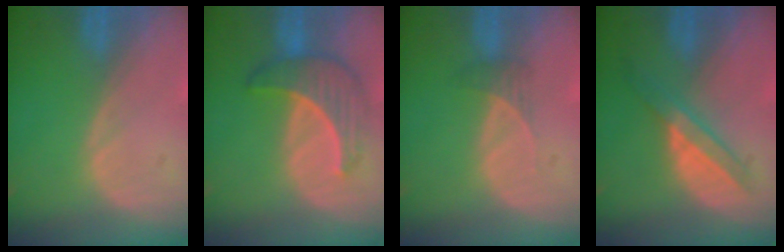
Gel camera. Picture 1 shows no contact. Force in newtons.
{"total": 6.6, "press": 6.5, "slide": 1.0}
{"total": 1.8, "press": 1.6, "slide": 0.8}
{"total": 5.9, "press": 5.4, "slide": 2.4}